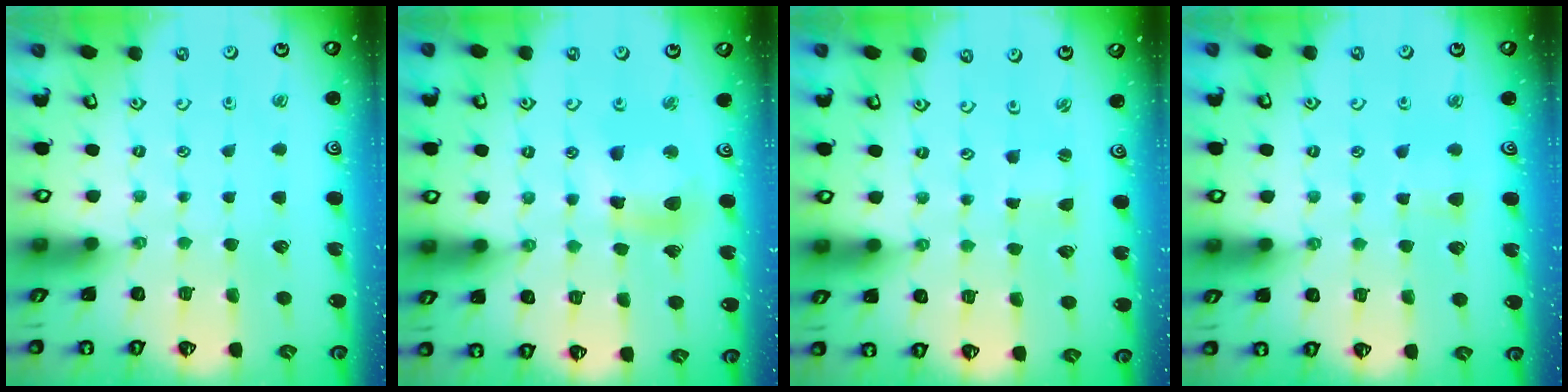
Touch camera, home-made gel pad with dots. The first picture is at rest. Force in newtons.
{"total": 11.1, "press": 11.1, "slide": 1.3}
{"total": 0.0}
{"total": 4.0, "press": 3.9, "slide": 0.4}